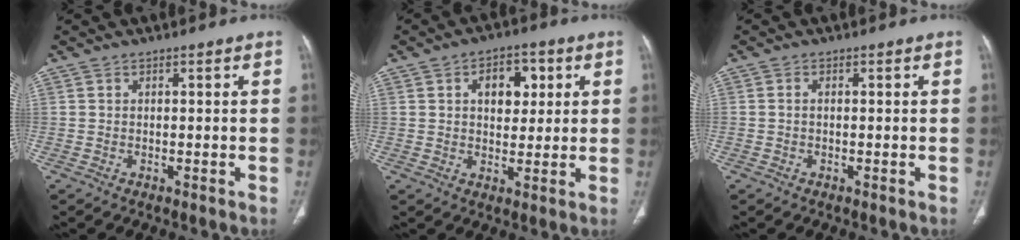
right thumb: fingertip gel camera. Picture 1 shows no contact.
{"total": 7.8, "force": [2.3, 5.1, 5.4], "torque": [-0.040, -0.003, 0.031]}
{"total": 0.6, "force": [-0.1, 0.3, 0.5], "torque": [-0.011, 0.001, -0.004]}